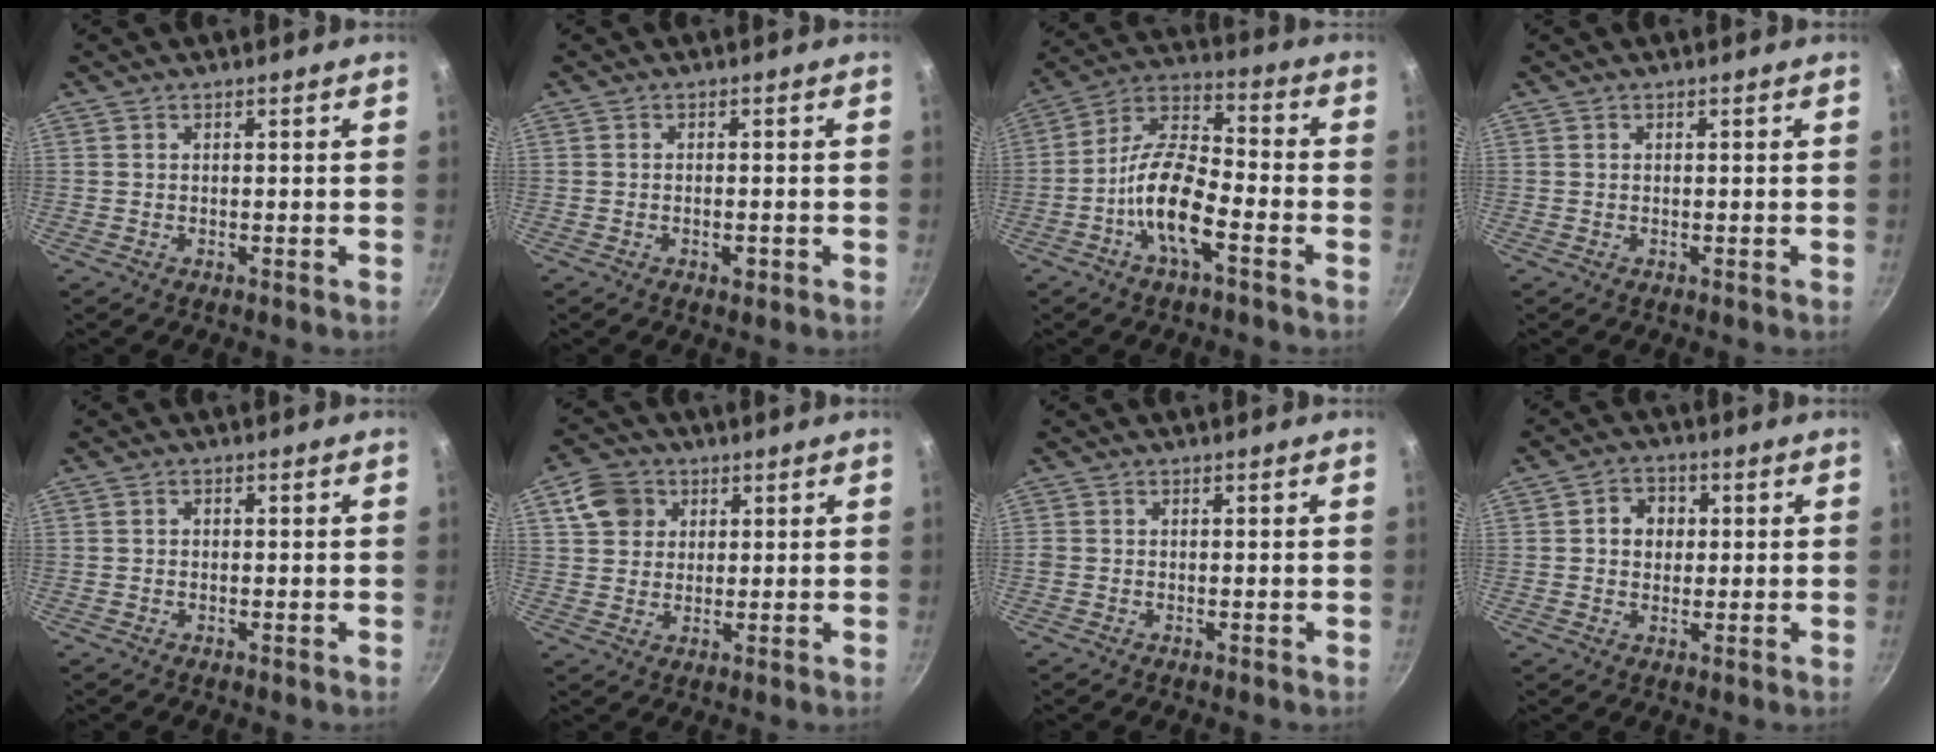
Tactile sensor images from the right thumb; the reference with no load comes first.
{"total": 1.7, "force": [-0.8, 0.7, 1.3], "torque": [-0.022, 0.002, -0.013]}
{"total": 12.8, "force": [-5.1, 4.7, 10.7], "torque": [-0.196, 0.040, -0.110]}
{"total": 0.0}
{"total": 0.6, "force": [-0.2, 0.5, 0.2], "torque": [-0.004, 0.003, -0.003]}
{"total": 7.4, "force": [2.9, 6.2, 2.9], "torque": [-0.022, 0.004, 0.047]}
{"total": 0.5, "force": [-0.2, 0.5, 0.2], "torque": [-0.004, 0.001, -0.004]}
{"total": 5.4, "force": [0.8, 4.6, 2.7], "torque": [-0.016, 0.004, 0.005]}